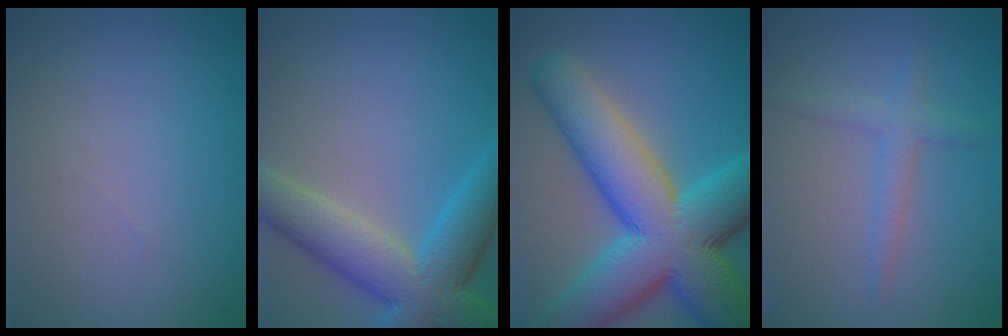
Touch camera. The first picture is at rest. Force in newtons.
{"total": 8.6, "press": 8.5, "slide": 0.5}
{"total": 14.5, "press": 14.5, "slide": 0.4}
{"total": 2.0, "press": 2.0, "slide": 0.1}